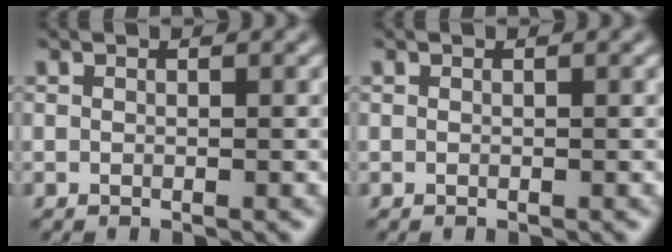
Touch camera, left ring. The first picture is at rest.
{"total": 0.0}